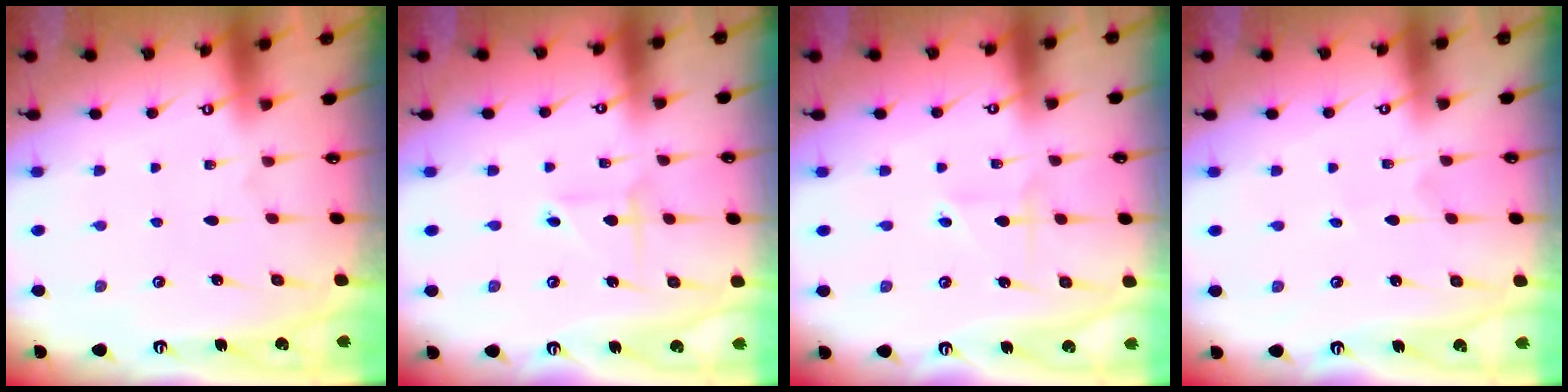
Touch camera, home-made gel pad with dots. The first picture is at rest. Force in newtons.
{"total": 2.6, "press": 2.6, "slide": 0.0}
{"total": 2.5, "press": 2.4, "slide": 0.6}
{"total": 0.7, "press": 0.7, "slide": 0.0}